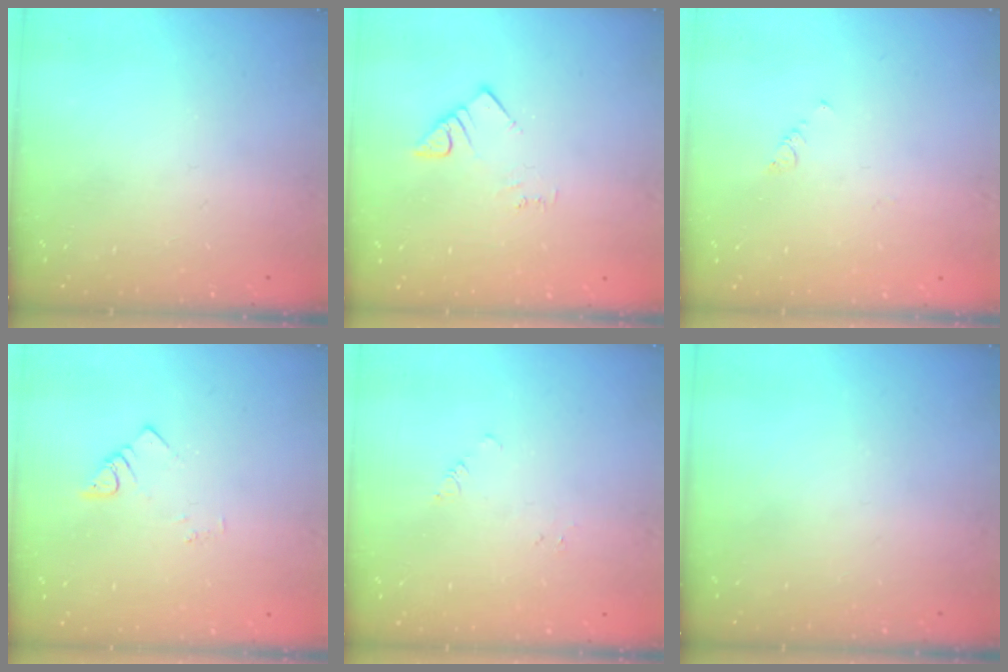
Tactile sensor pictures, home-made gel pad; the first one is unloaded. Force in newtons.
{"total": 2.5, "press": 2.4, "slide": 0.4}
{"total": 1.0, "press": 0.9, "slide": 0.3}
{"total": 2.1, "press": 2.0, "slide": 0.4}
{"total": 2.2, "press": 2.2, "slide": 0.2}
{"total": 0.0}